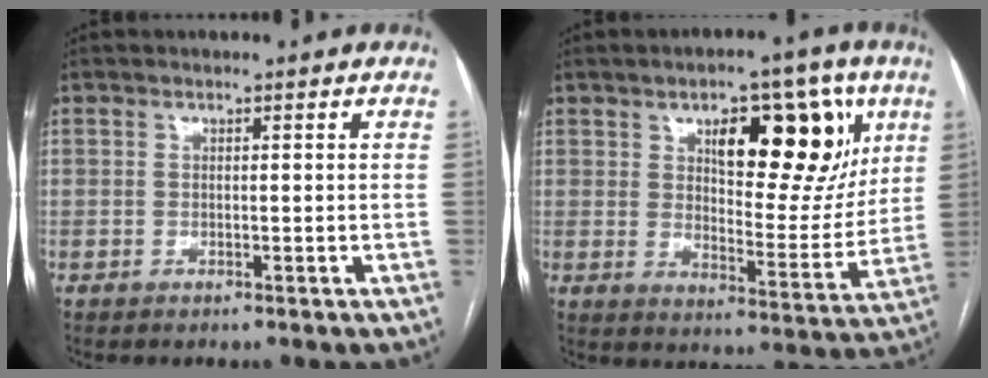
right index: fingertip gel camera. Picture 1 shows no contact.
{"total": 16.0, "force": [7.0, 6.2, 13.0], "torque": [-0.162, 0.013, 0.106]}